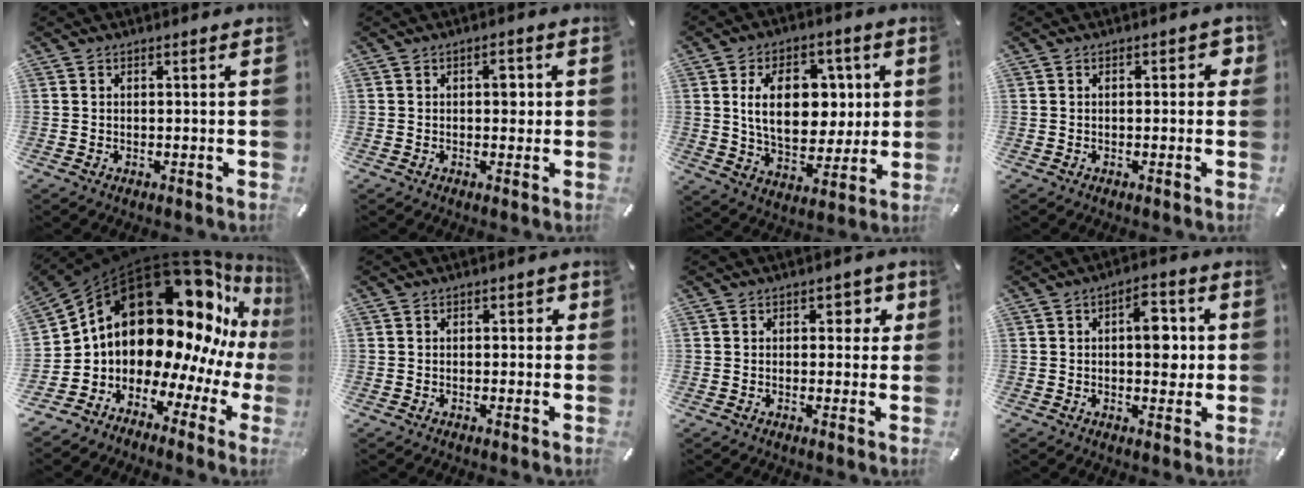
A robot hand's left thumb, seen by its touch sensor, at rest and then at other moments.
{"total": 3.4, "force": [0.5, 2.1, 2.6], "torque": [-0.020, -0.003, -0.002]}
{"total": 16.7, "force": [3.1, 11.4, 11.9], "torque": [-0.201, 0.005, 0.053]}
{"total": 2.3, "force": [0.1, 1.5, 1.7], "torque": [-0.017, 0.004, -0.004]}
{"total": 23.3, "force": [11.6, 13.8, 14.9], "torque": [-0.203, -0.145, 0.226]}
{"total": 1.4, "force": [-0.2, 1.1, 0.8], "torque": [-0.007, 0.004, -0.009]}
{"total": 3.7, "force": [0.9, 2.7, 2.4], "torque": [-0.012, -0.005, 0.003]}
{"total": 8.7, "force": [0.9, 4.8, 7.2], "torque": [-0.085, -0.001, 0.007]}